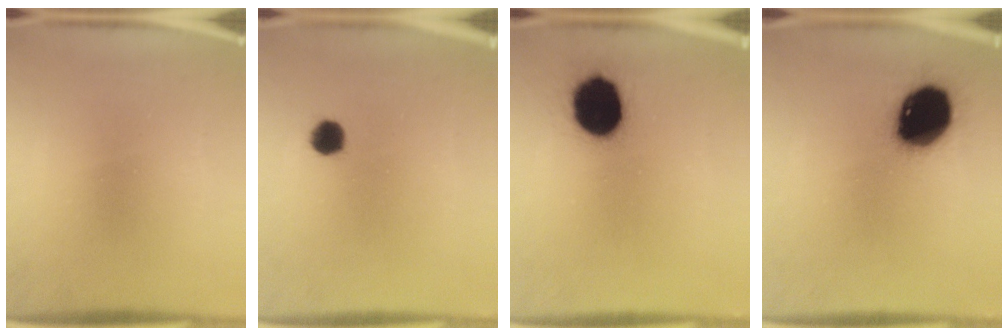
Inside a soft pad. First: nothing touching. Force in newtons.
{"total": 3.8}
{"total": 15.9}
{"total": 19.7}